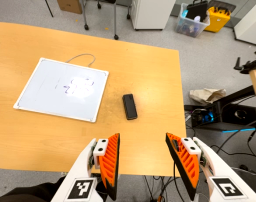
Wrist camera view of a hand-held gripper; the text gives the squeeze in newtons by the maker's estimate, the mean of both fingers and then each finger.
{"total": 0.0}